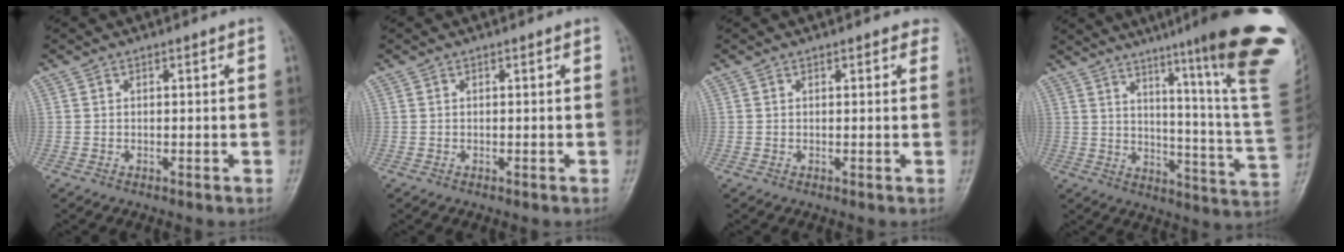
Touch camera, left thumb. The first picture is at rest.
{"total": 0.0}
{"total": 1.7, "force": [1.2, 0.9, 0.8], "torque": [0.010, 0.000, 0.007]}
{"total": 26.4, "force": [16.2, 1.3, 20.8], "torque": [-0.234, -0.098, 0.214]}